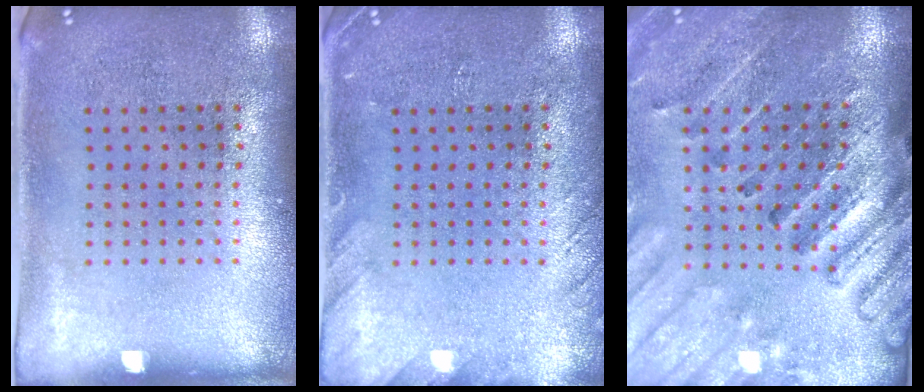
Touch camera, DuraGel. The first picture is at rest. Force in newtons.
{"total": 1.6, "press": 1.6, "slide": 0.2}
{"total": 2.7, "press": 2.7, "slide": 0.3}